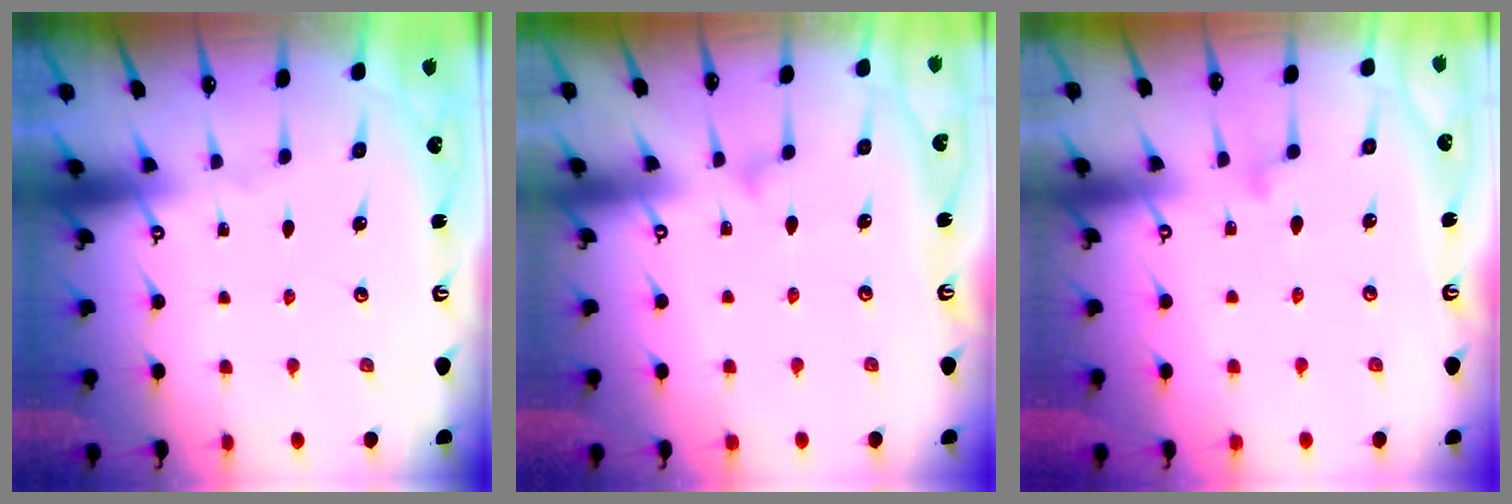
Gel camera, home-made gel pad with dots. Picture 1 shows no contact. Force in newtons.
{"total": 6.5, "press": 6.5, "slide": 0.4}
{"total": 8.6, "press": 8.6, "slide": 0.9}